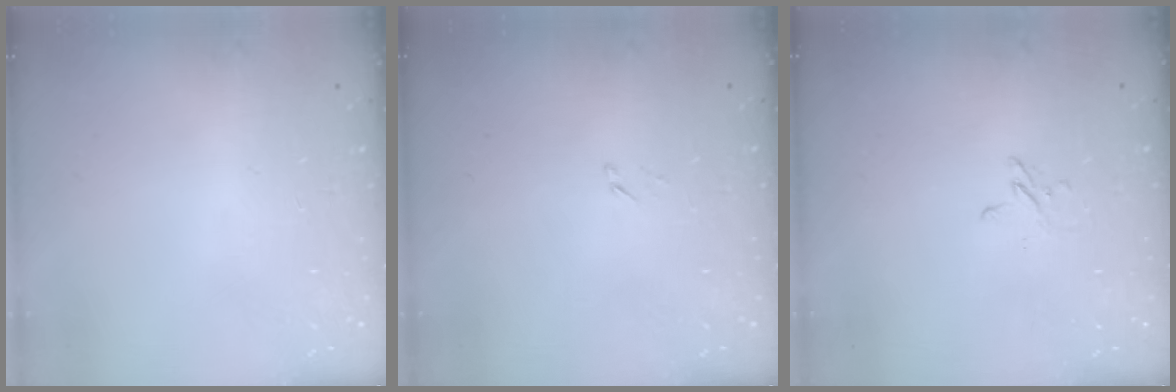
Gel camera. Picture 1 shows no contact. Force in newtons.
{"total": 1.4, "press": 1.4, "slide": 0.2}
{"total": 2.7, "press": 2.7, "slide": 0.2}